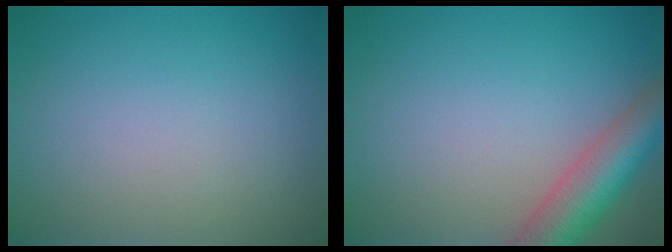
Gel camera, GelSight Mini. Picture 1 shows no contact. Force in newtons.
{"total": 5.9, "press": 5.8, "slide": 0.3}